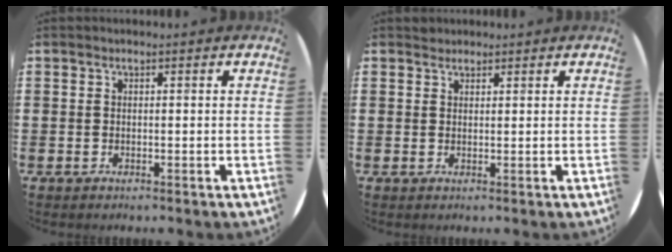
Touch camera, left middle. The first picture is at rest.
{"total": 1.1, "force": [1.0, 0.4, -0.2], "torque": [0.003, 0.003, 0.020]}